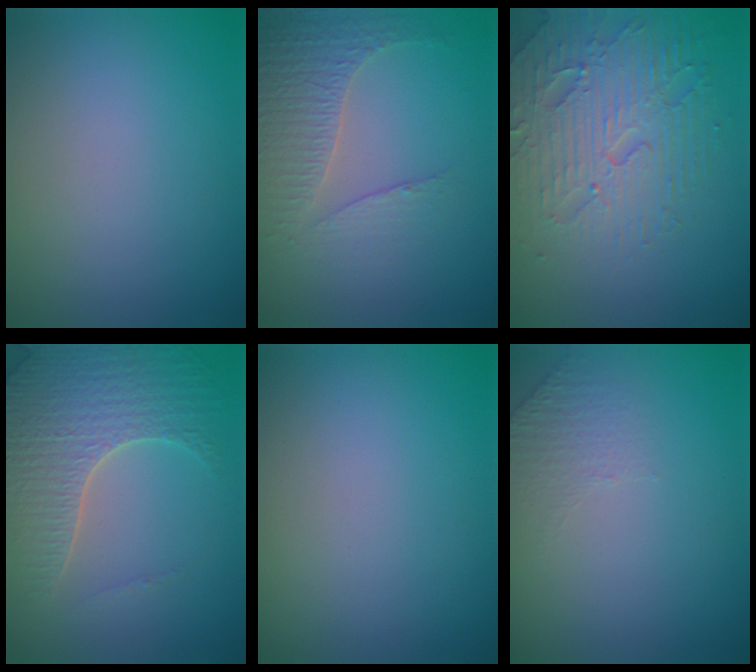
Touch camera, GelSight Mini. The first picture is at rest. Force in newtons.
{"total": 4.2, "press": 3.0, "slide": 2.9}
{"total": 4.8, "press": 4.7, "slide": 1.1}
{"total": 5.3, "press": 4.5, "slide": 2.8}
{"total": 0.0}
{"total": 1.2, "press": 0.7, "slide": 0.9}